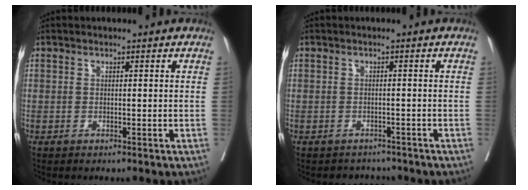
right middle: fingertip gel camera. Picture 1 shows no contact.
{"total": 2.4, "force": [-2.2, 0.9, -0.5], "torque": [0.006, 0.003, -0.032]}